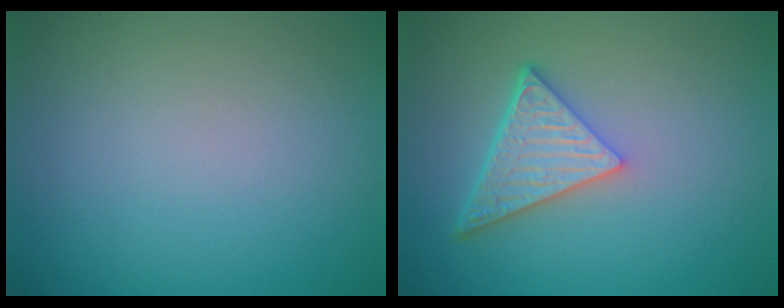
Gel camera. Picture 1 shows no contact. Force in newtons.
{"total": 5.1, "press": 3.8, "slide": 3.4}